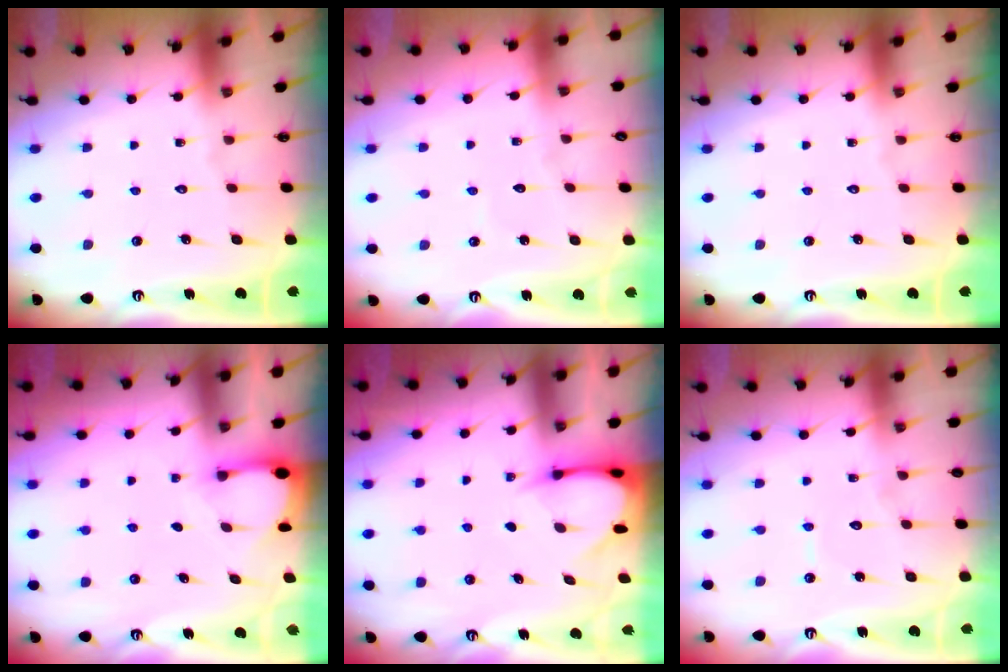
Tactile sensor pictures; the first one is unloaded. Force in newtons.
{"total": 2.4, "press": 2.4, "slide": 0.2}
{"total": 0.0}
{"total": 3.4, "press": 3.4, "slide": 0.3}
{"total": 3.5, "press": 3.5, "slide": 0.4}
{"total": 3.7, "press": 3.7, "slide": 0.3}